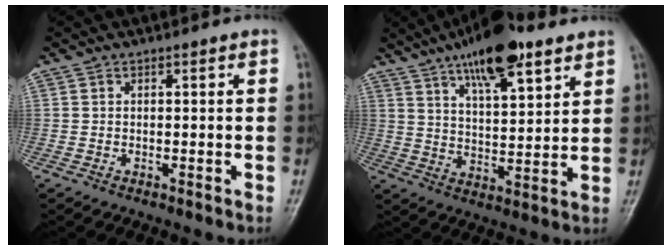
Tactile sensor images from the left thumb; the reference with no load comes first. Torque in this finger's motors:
{"motor_torque": [2.44, 1.02, 1.57, -1.18, 0.39]}